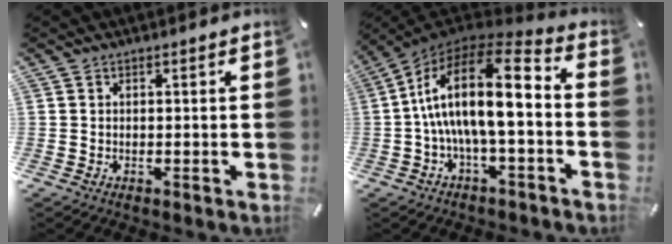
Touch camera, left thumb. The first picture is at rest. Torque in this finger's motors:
{"motor_torque": [1.05, 3.51, 2.00, -0.77, 0.92]}